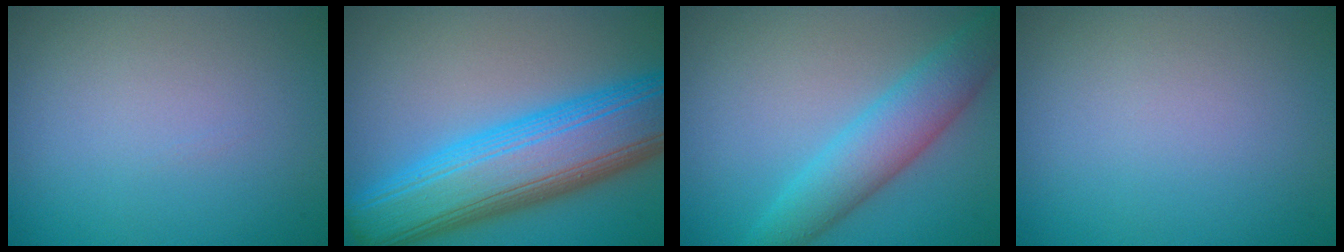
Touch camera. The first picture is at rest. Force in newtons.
{"total": 12.0, "press": 12.0, "slide": 0.2}
{"total": 5.4, "press": 5.4, "slide": 0.1}
{"total": 0.0}